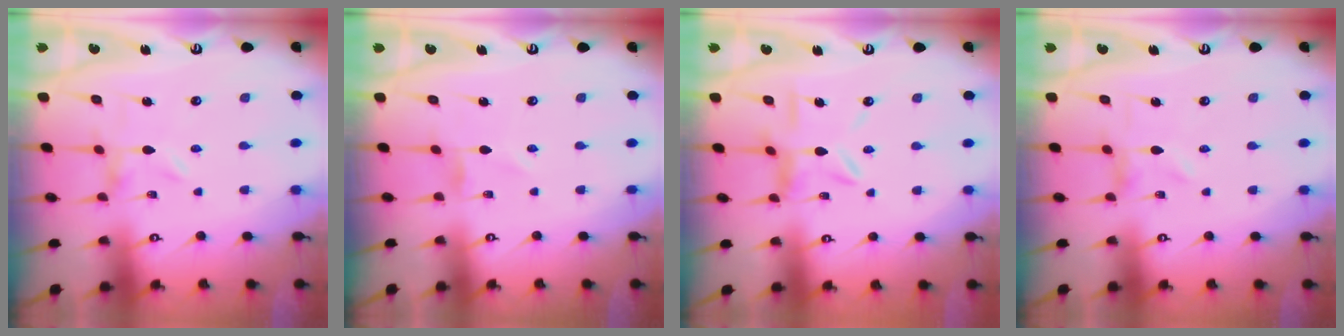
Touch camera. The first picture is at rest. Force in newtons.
{"total": 0.6, "press": 0.6, "slide": 0.1}
{"total": 8.1, "press": 8.1, "slide": 0.8}
{"total": 0.7, "press": 0.7, "slide": 0.2}